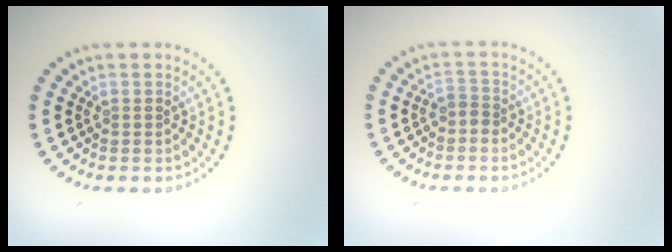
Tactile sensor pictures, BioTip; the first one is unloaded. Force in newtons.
{"total": 1.2, "press": 0.9, "slide": 0.8}